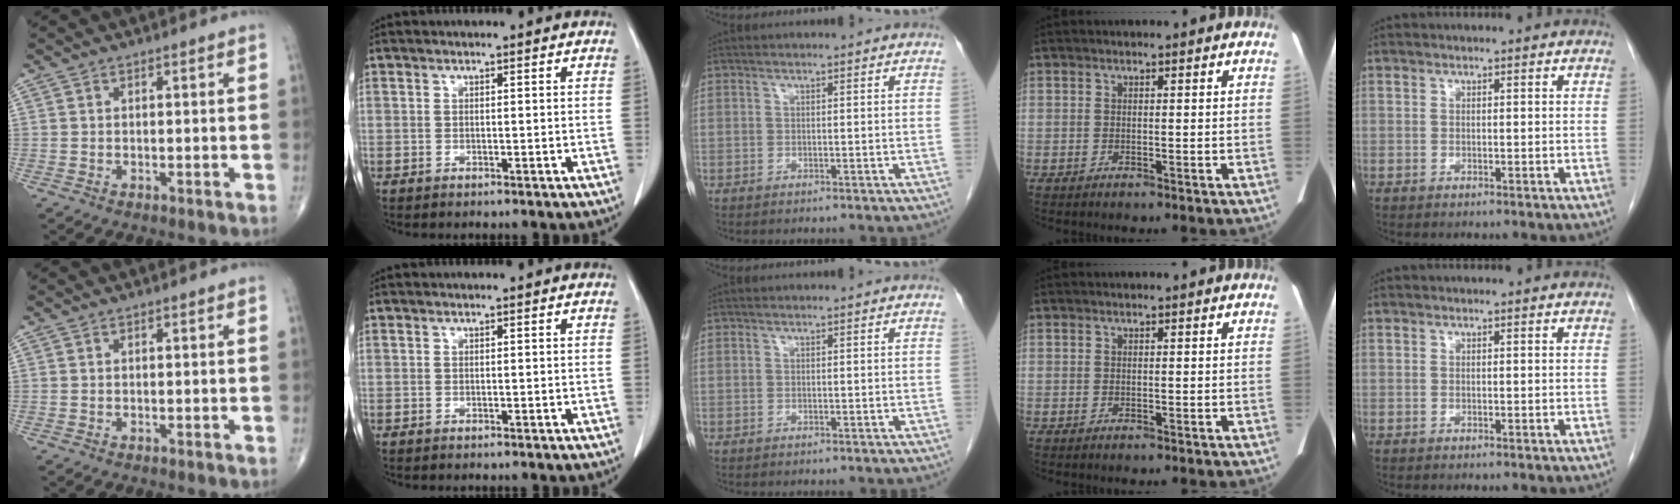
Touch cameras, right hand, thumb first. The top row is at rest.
{}